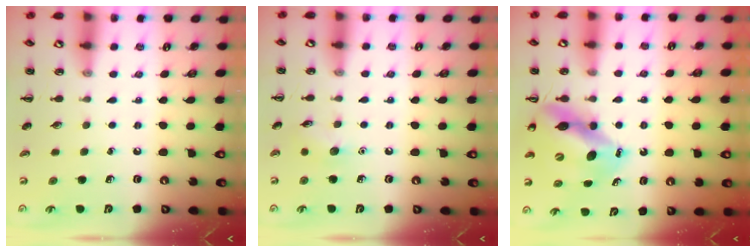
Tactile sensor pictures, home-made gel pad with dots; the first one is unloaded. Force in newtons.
{"total": 6.0, "press": 5.9, "slide": 1.5}
{"total": 12.7, "press": 12.2, "slide": 3.2}